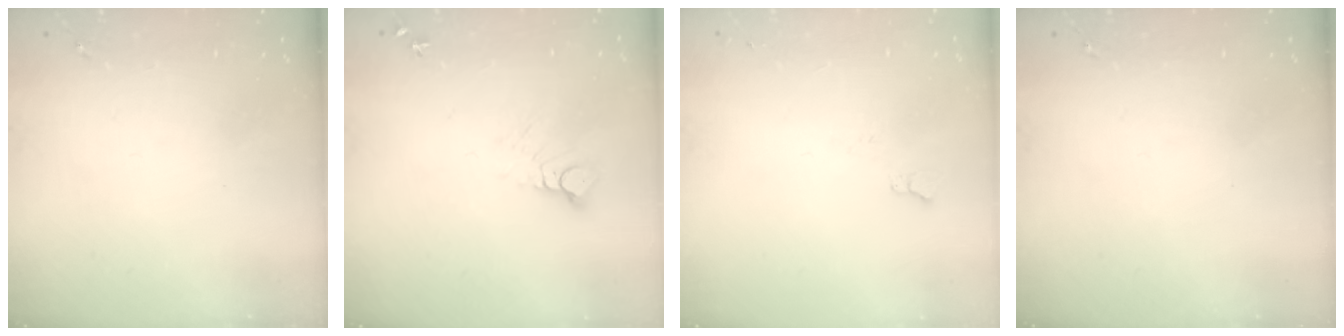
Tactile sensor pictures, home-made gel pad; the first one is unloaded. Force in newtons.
{"total": 5.0, "press": 5.0, "slide": 0.2}
{"total": 4.6, "press": 4.5, "slide": 0.6}
{"total": 0.0}